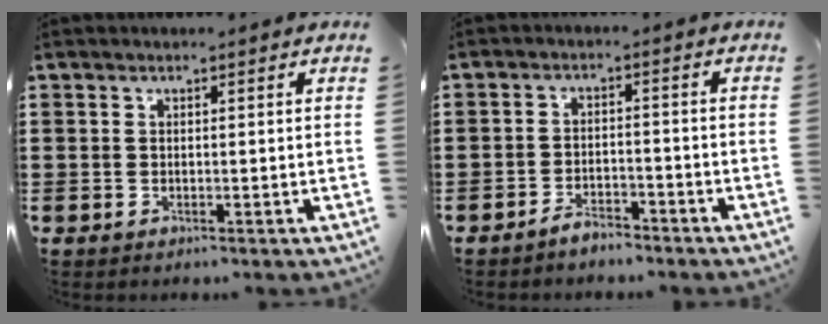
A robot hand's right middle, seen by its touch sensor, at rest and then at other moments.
{"total": 3.1, "force": [-2.9, 0.6, 0.6], "torque": [-0.014, 0.007, -0.059]}